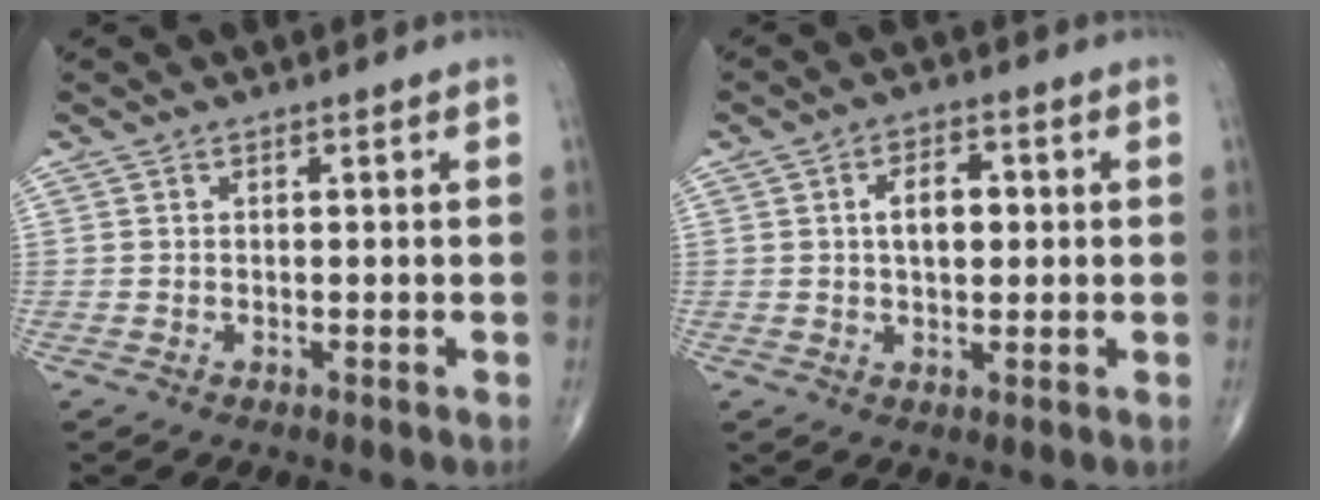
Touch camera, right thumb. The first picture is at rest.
{"total": 5.9, "force": [0.7, 3.4, 4.8], "torque": [-0.065, 0.008, 0.008]}